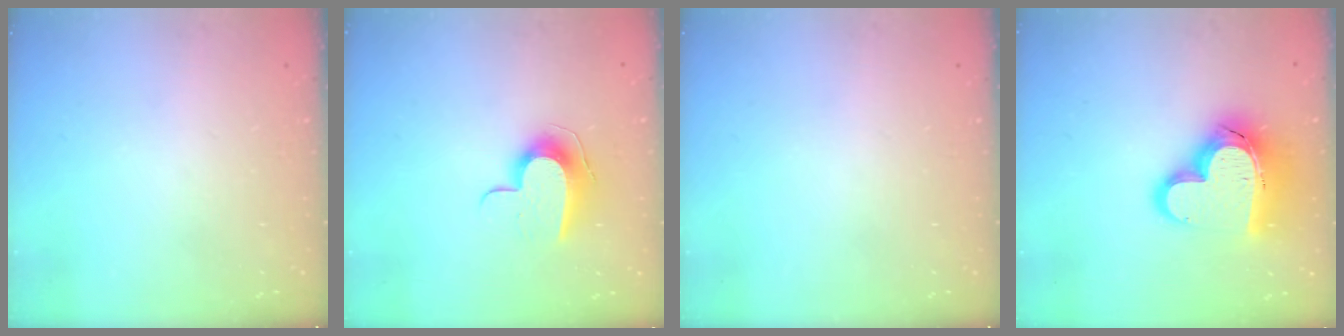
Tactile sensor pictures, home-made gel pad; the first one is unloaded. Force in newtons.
{"total": 9.9, "press": 9.9, "slide": 0.3}
{"total": 0.0}
{"total": 19.3, "press": 19.2, "slide": 1.8}